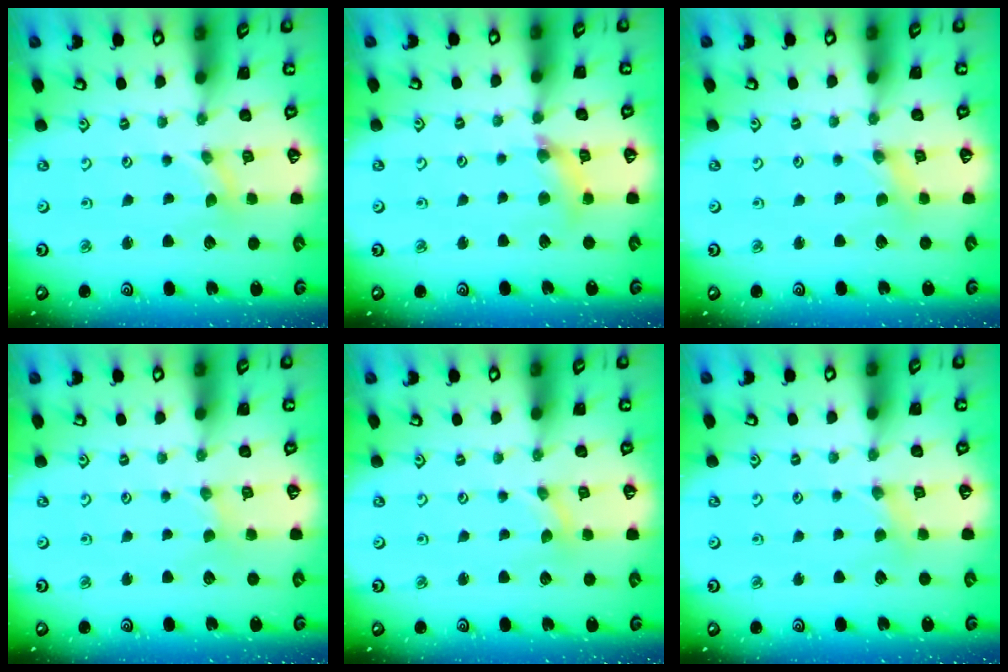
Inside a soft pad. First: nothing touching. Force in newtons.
{"total": 6.8, "press": 6.8, "slide": 0.8}
{"total": 0.0}
{"total": 0.0}
{"total": 0.0}
{"total": 2.4, "press": 2.4, "slide": 0.4}